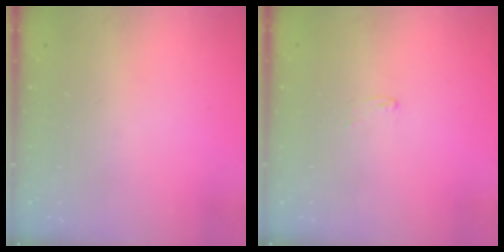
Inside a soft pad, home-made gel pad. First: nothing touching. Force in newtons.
{"total": 3.1, "press": 3.1, "slide": 0.2}